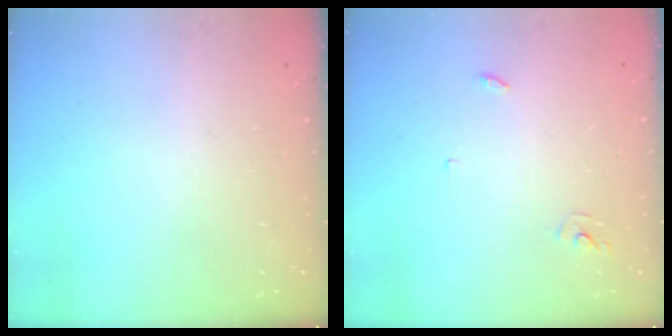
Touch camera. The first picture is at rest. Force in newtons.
{"total": 2.9, "press": 2.9, "slide": 0.2}